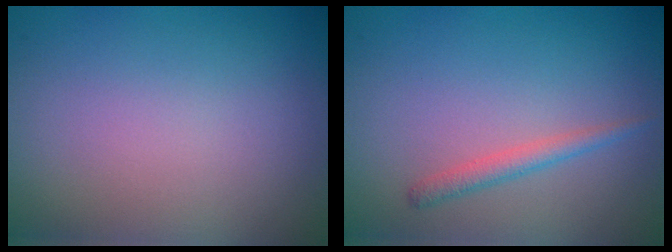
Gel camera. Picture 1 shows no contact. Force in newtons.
{"total": 1.5, "press": 1.5, "slide": 0.1}